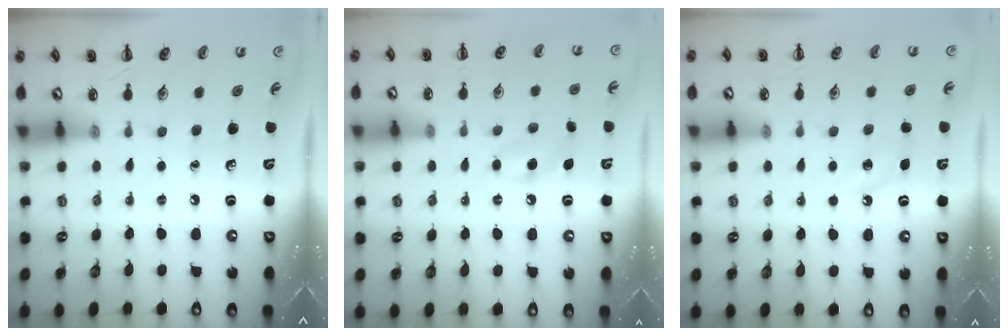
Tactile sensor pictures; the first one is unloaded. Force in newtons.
{"total": 7.6, "press": 7.3, "slide": 2.0}
{"total": 4.0, "press": 3.8, "slide": 1.1}